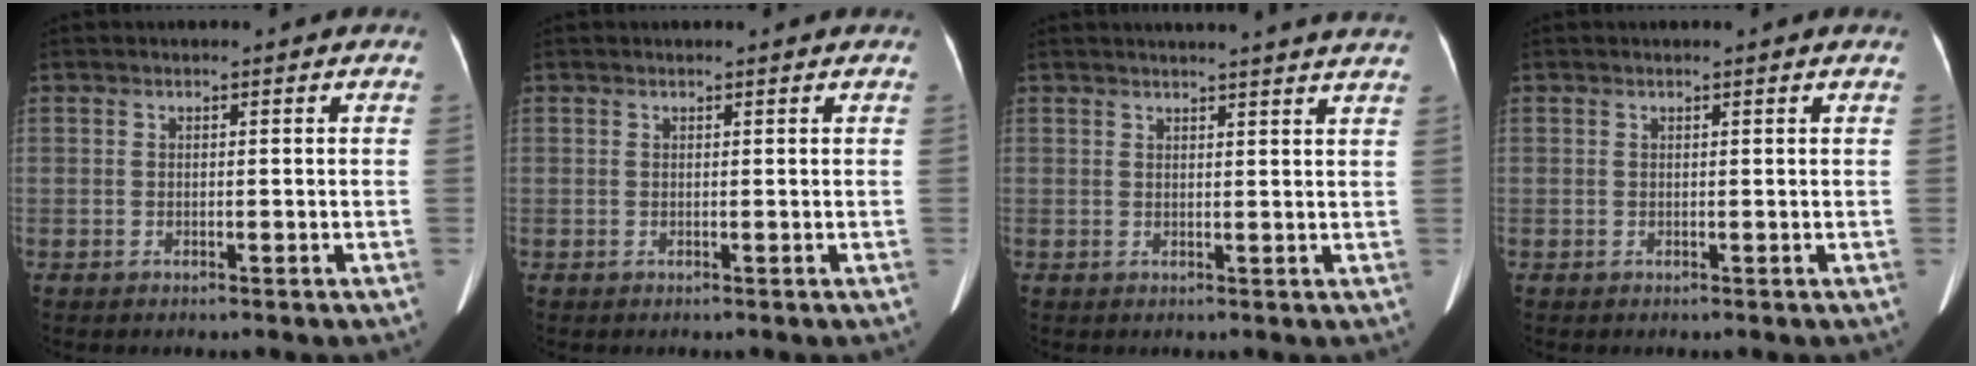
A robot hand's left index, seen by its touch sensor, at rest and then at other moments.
{"total": 1.5, "force": [1.4, 0.2, 0.5], "torque": [-0.005, -0.006, 0.009]}
{"total": 14.3, "force": [13.3, -0.3, 5.1], "torque": [-0.073, -0.031, 0.146]}
{"total": 0.9, "force": [0.9, 0.0, 0.3], "torque": [-0.007, -0.006, 0.005]}